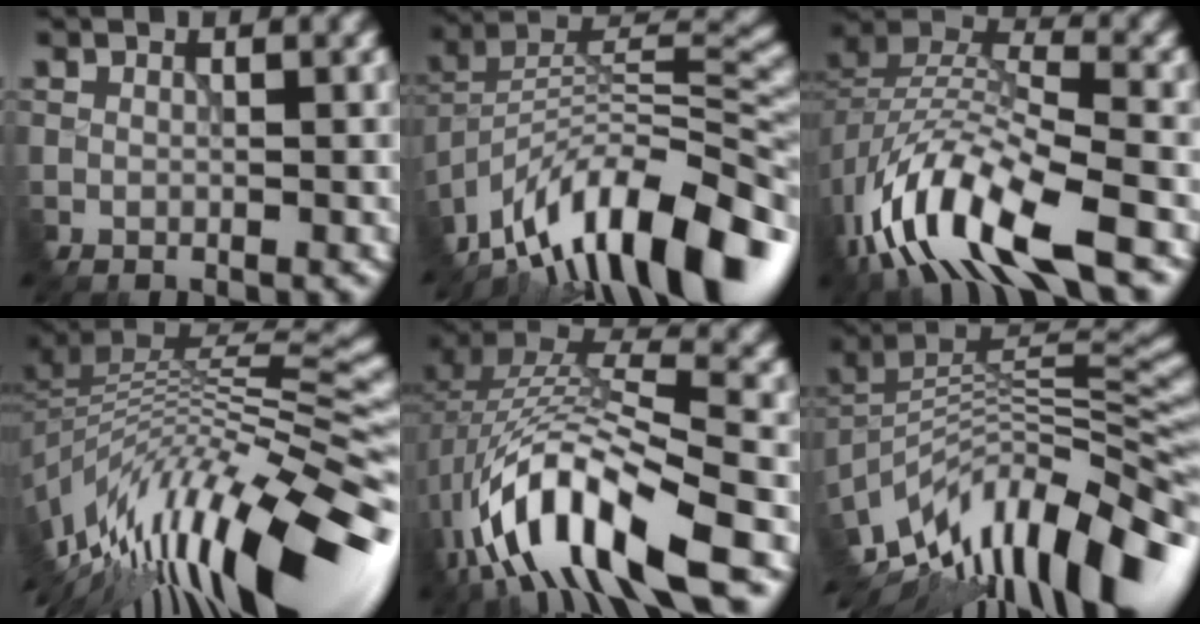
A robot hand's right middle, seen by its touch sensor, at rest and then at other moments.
{"total": 13.3, "force": [-8.8, 4.5, 8.9], "torque": [-0.155, 0.040, -0.164]}
{"total": 10.8, "force": [-6.2, 4.2, 7.8], "torque": [-0.151, -0.003, -0.125]}
{"total": 13.9, "force": [-5.0, 5.1, 12.0], "torque": [-0.209, 0.020, -0.092]}
{"total": 11.9, "force": [-5.2, 4.3, 9.8], "torque": [-0.188, 0.007, -0.093]}
{"total": 13.7, "force": [-7.9, 4.8, 10.1], "torque": [-0.184, 0.021, -0.139]}